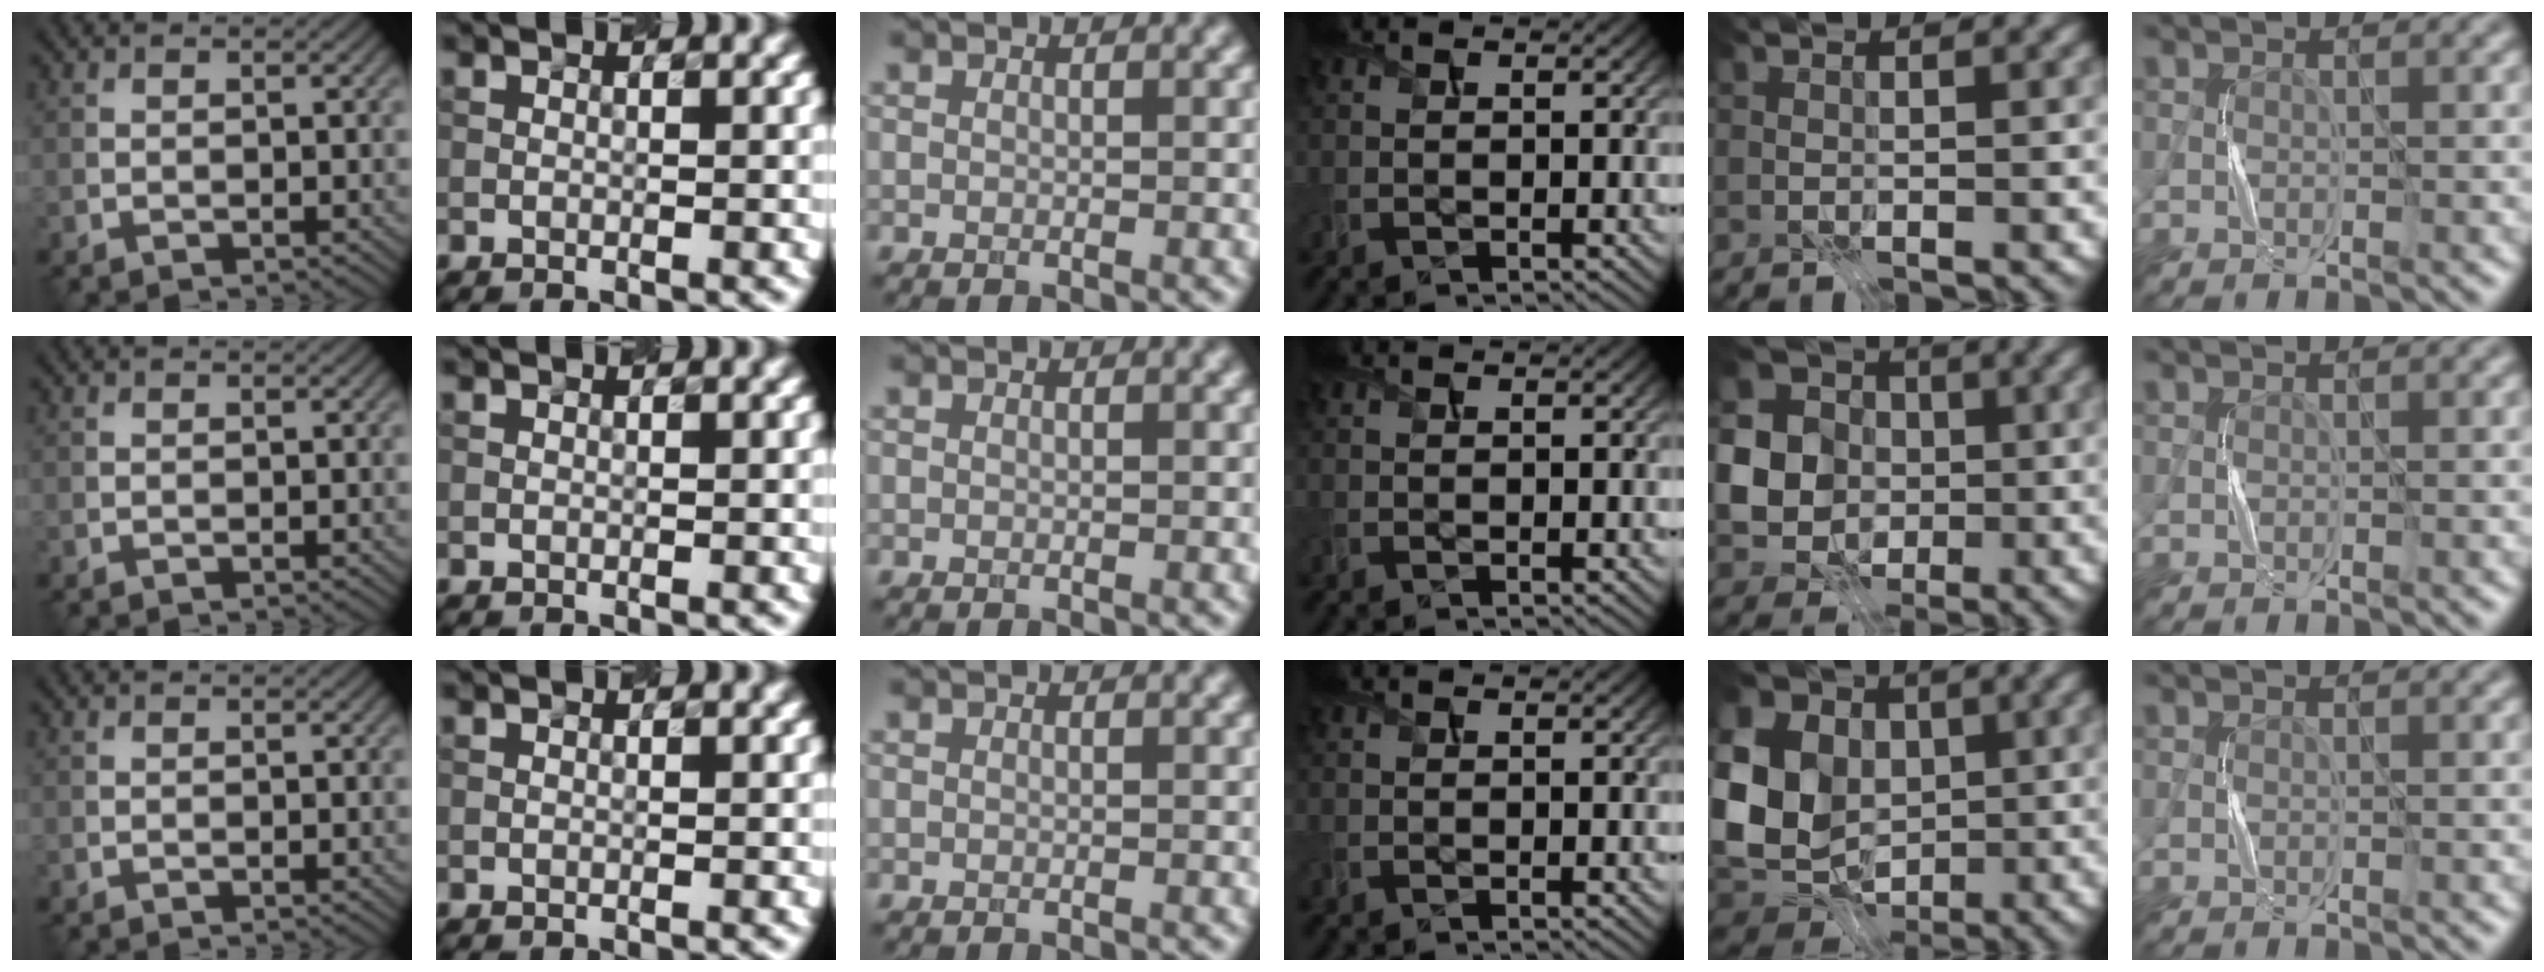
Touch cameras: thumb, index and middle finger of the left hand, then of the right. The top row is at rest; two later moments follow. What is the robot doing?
{"motion": "press", "object": "calculator"}